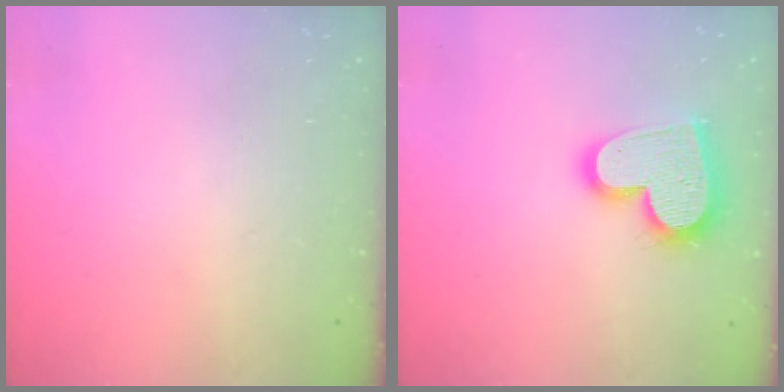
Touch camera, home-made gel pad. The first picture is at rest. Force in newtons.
{"total": 17.9, "press": 17.9, "slide": 1.4}